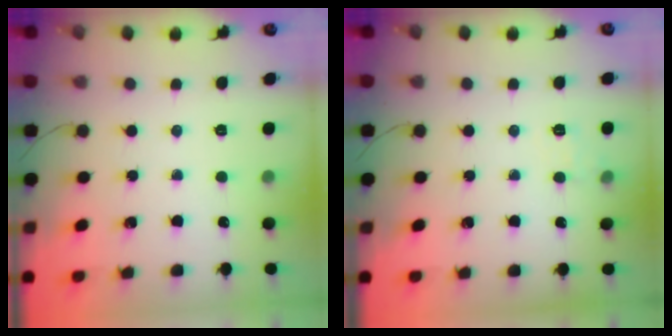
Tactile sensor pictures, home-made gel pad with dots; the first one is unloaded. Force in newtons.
{"total": 5.6, "press": 5.4, "slide": 1.4}